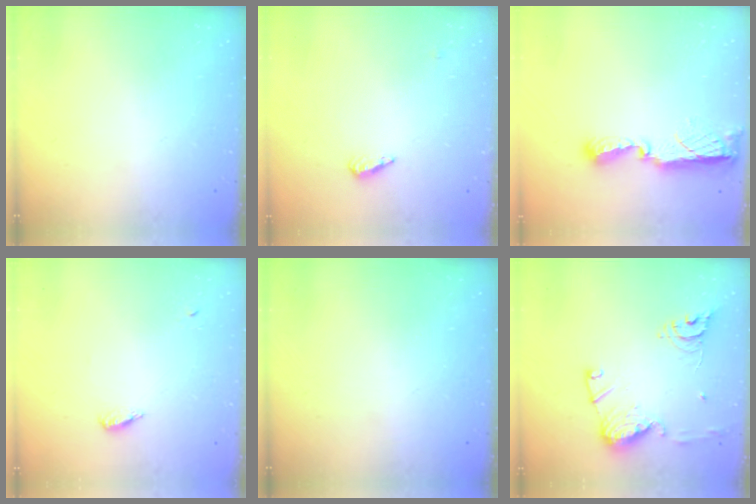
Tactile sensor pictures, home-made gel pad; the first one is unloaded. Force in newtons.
{"total": 3.2, "press": 3.1, "slide": 0.3}
{"total": 7.6, "press": 7.6, "slide": 0.2}
{"total": 3.1, "press": 3.0, "slide": 0.7}
{"total": 0.0}
{"total": 15.3, "press": 15.2, "slide": 1.4}